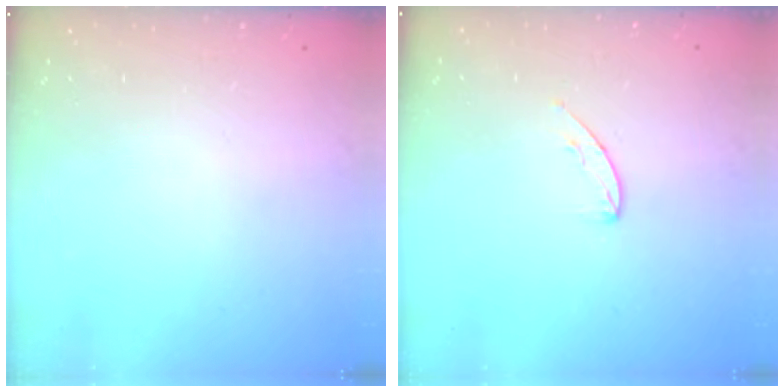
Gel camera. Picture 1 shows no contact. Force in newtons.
{"total": 4.9, "press": 4.9, "slide": 0.5}